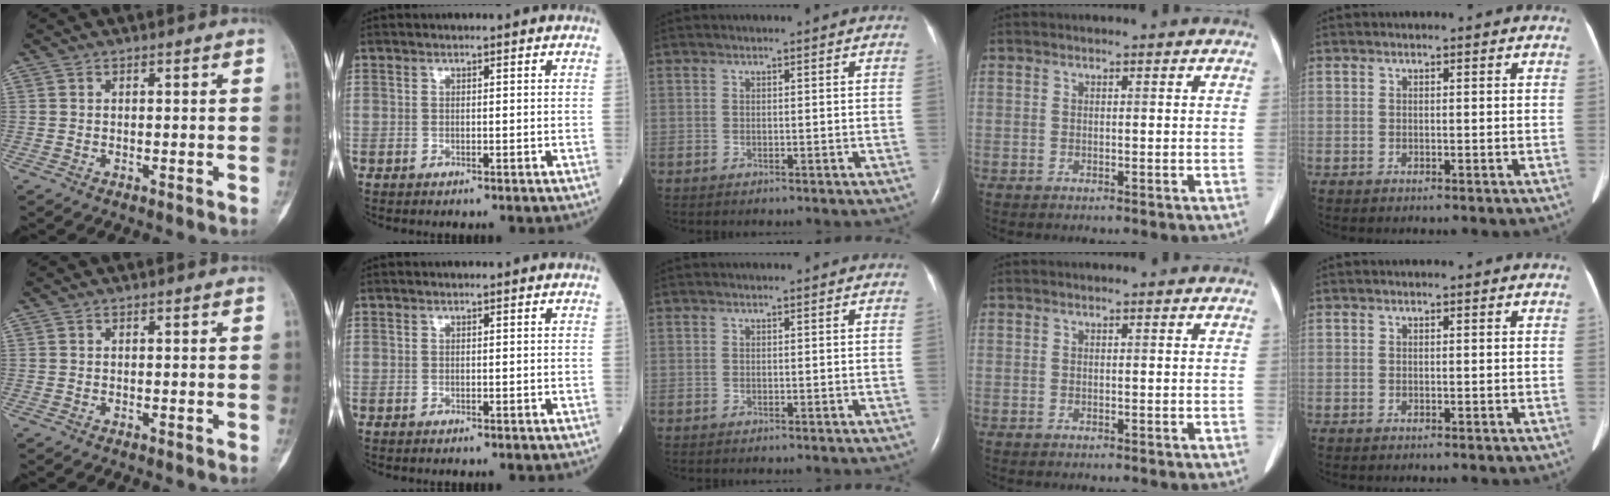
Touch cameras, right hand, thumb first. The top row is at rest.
{}